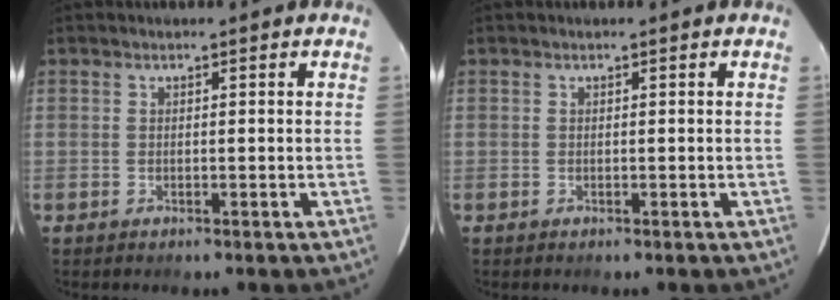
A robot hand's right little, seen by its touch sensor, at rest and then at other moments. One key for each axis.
{"total": 0.0}